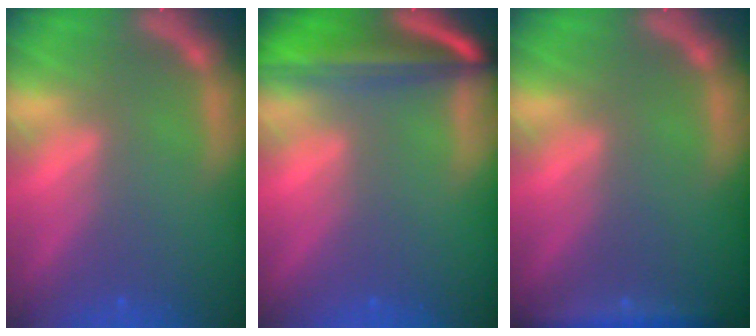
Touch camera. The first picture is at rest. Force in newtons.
{"total": 9.2}
{"total": 3.0}